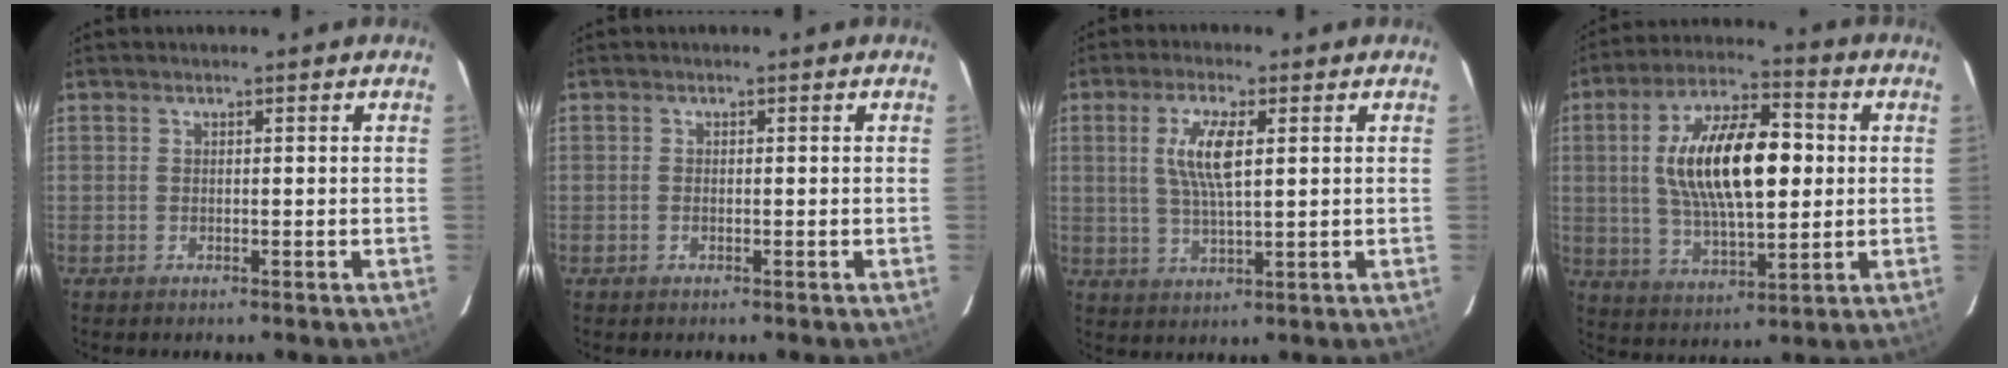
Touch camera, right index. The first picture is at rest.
{"total": 0.6, "force": [-0.2, 0.4, 0.4], "torque": [-0.009, 0.000, -0.004]}
{"total": 7.3, "force": [1.8, 1.8, 6.9], "torque": [-0.135, 0.002, 0.036]}
{"total": 18.2, "force": [2.0, 7.6, 16.4], "torque": [-0.295, 0.019, 0.039]}